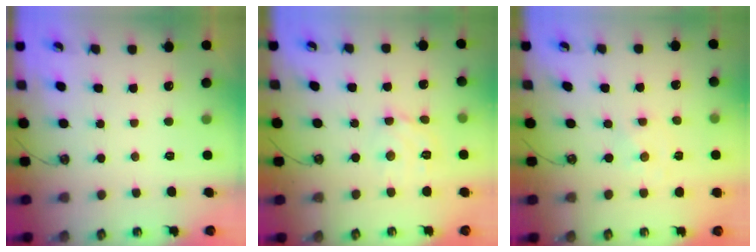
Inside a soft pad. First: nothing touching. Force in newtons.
{"total": 5.8, "press": 5.8, "slide": 0.3}
{"total": 0.0}